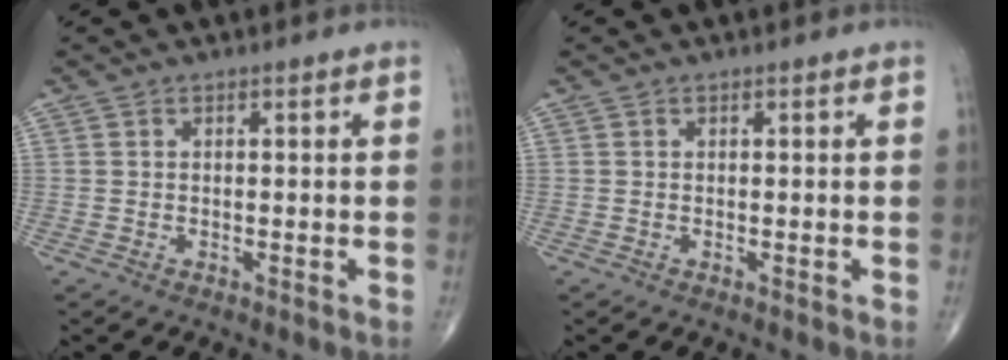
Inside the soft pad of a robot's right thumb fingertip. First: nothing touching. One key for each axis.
{"total": 0.0}